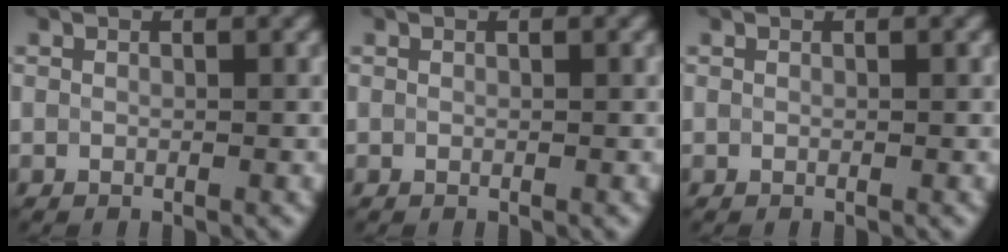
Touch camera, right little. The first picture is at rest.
{"total": 0.0}
{"total": 0.0}